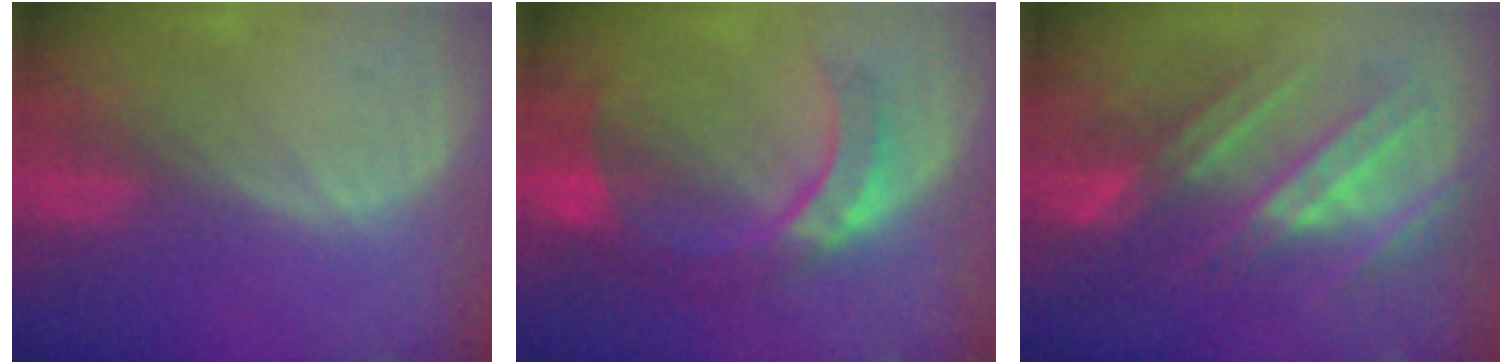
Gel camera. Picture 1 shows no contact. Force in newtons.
{"total": 7.4, "press": 7.3, "slide": 1.0}
{"total": 8.4, "press": 8.4, "slide": 0.1}